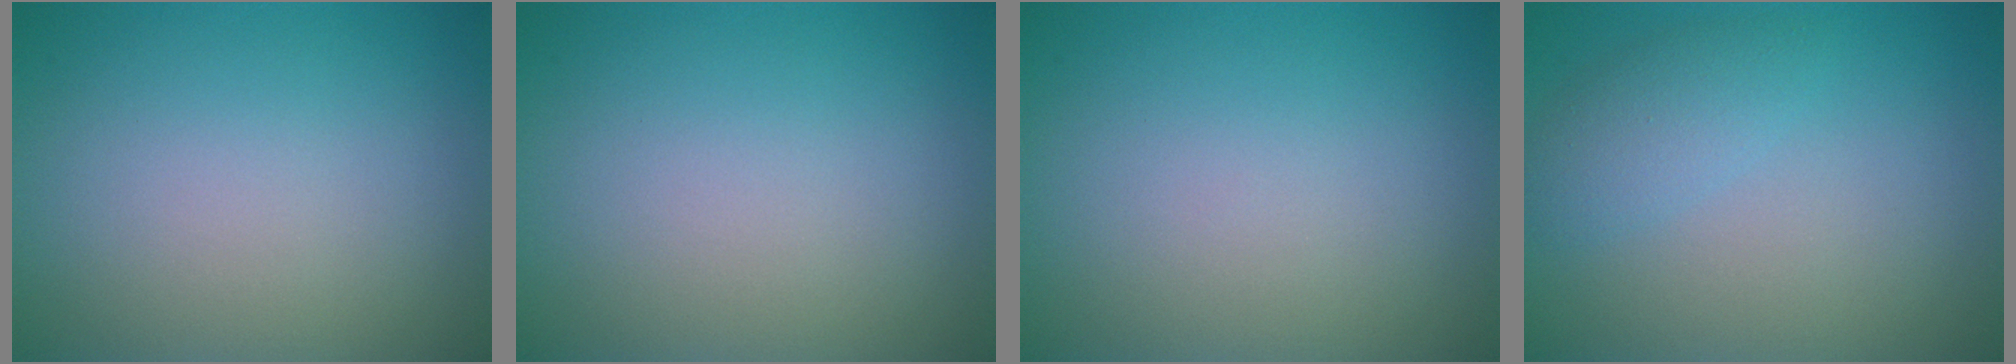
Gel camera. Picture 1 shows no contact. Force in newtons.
{"total": 0.0}
{"total": 0.0}
{"total": 2.2, "press": 2.2, "slide": 0.2}